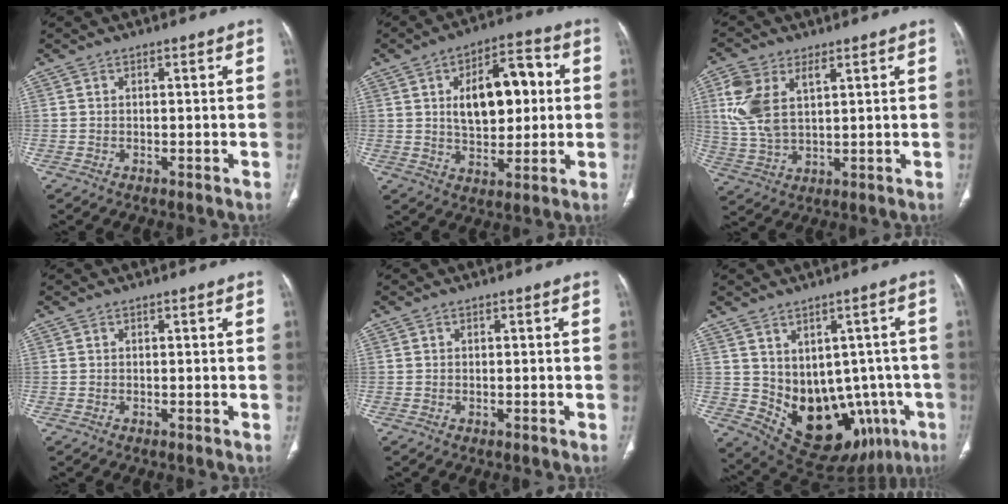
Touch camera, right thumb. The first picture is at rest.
{"total": 14.9, "force": [2.4, 8.1, 12.3], "torque": [-0.154, 0.014, 0.039]}
{"total": 10.4, "force": [3.8, 5.6, 7.9], "torque": [-0.176, -0.002, 0.080]}
{"total": 0.0}
{"total": 0.0}
{"total": 17.6, "force": [-4.3, 12.3, 11.9], "torque": [-0.140, 0.011, -0.026]}